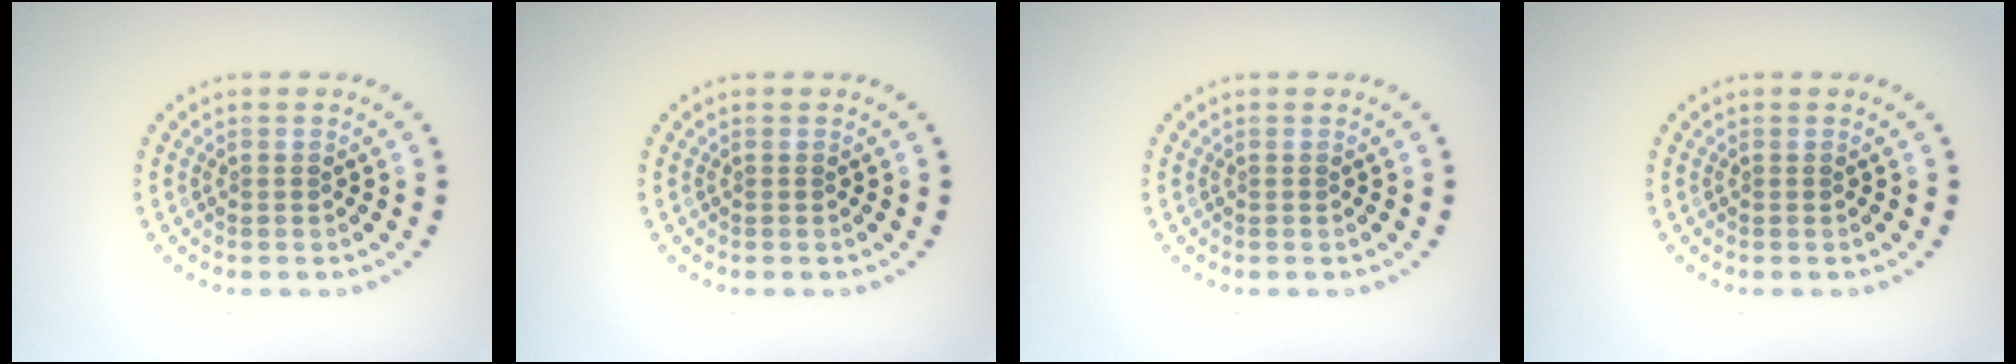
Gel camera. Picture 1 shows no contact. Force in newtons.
{"total": 0.0}
{"total": 0.0}
{"total": 0.0}